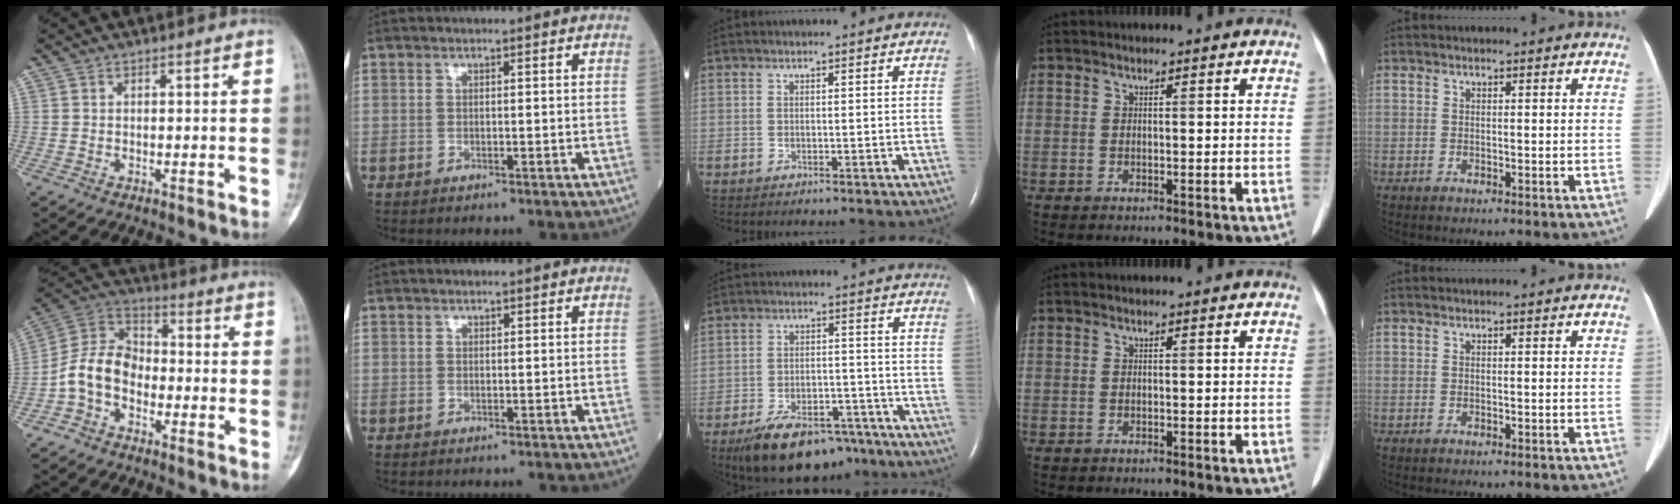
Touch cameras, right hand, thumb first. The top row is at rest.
{"thumb": {"total": 9.9, "force": [-3.5, 7.1, 6.0], "torque": [-0.104, 0.050, -0.083]}, "middle": {"total": 14.0, "force": [-10.6, 6.1, 6.8], "torque": [-0.105, 0.010, -0.163]}}